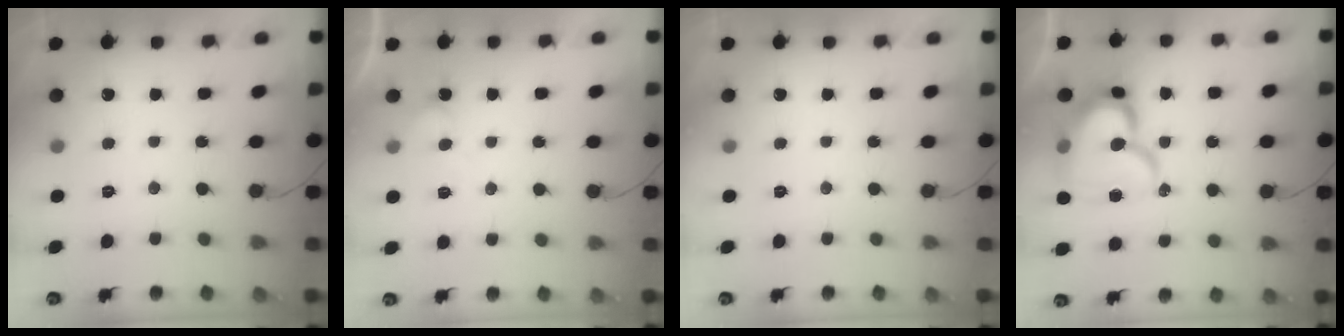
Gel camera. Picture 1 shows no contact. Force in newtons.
{"total": 4.2, "press": 4.2, "slide": 0.4}
{"total": 0.0}
{"total": 17.9, "press": 17.8, "slide": 1.3}